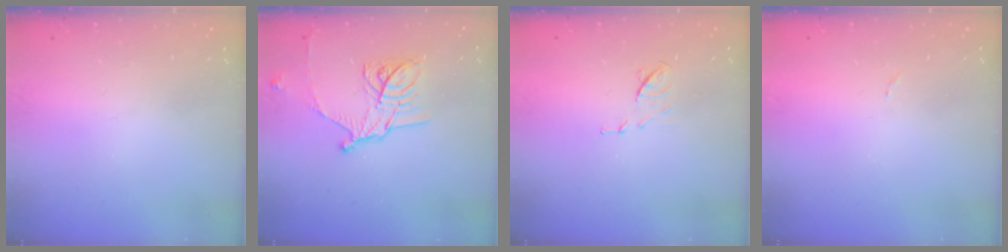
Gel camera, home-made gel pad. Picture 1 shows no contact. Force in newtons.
{"total": 13.5, "press": 13.5, "slide": 0.1}
{"total": 6.9, "press": 6.9, "slide": 0.7}
{"total": 4.3, "press": 4.2, "slide": 0.3}